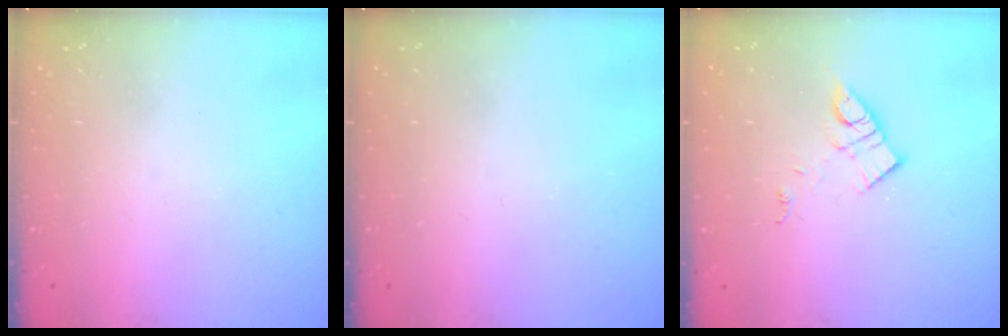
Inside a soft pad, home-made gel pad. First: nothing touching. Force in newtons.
{"total": 0.0}
{"total": 10.4, "press": 10.4, "slide": 0.6}